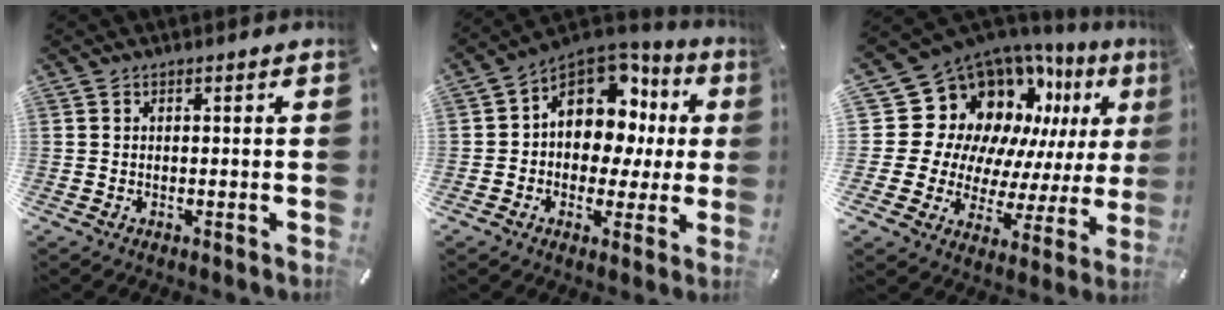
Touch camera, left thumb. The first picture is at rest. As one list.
[{"total": 13.3, "force": [3.8, 10.2, 7.6], "torque": [-0.118, -0.028, 0.074]}, {"total": 17.5, "force": [9.7, 13.1, 6.3], "torque": [-0.096, -0.111, 0.202]}]